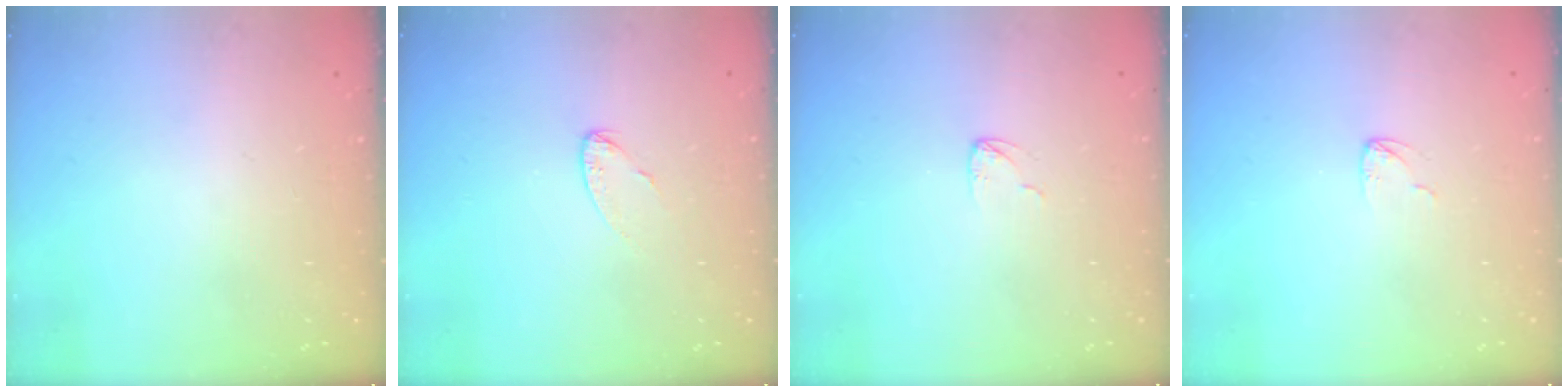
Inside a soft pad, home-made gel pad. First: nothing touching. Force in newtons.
{"total": 3.4, "press": 3.4, "slide": 0.2}
{"total": 3.0, "press": 2.9, "slide": 0.3}
{"total": 3.0, "press": 2.9, "slide": 0.3}